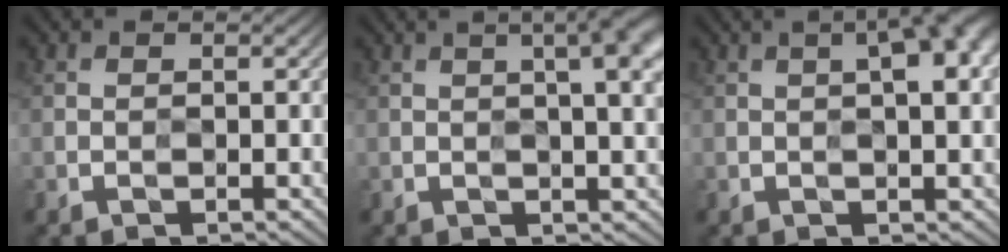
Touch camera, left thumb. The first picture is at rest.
{"total": 7.4, "force": [2.9, 2.1, 6.5], "torque": [-0.057, 0.029, 0.020]}
{"total": 6.4, "force": [2.5, 1.9, 5.6], "torque": [-0.055, 0.025, 0.013]}